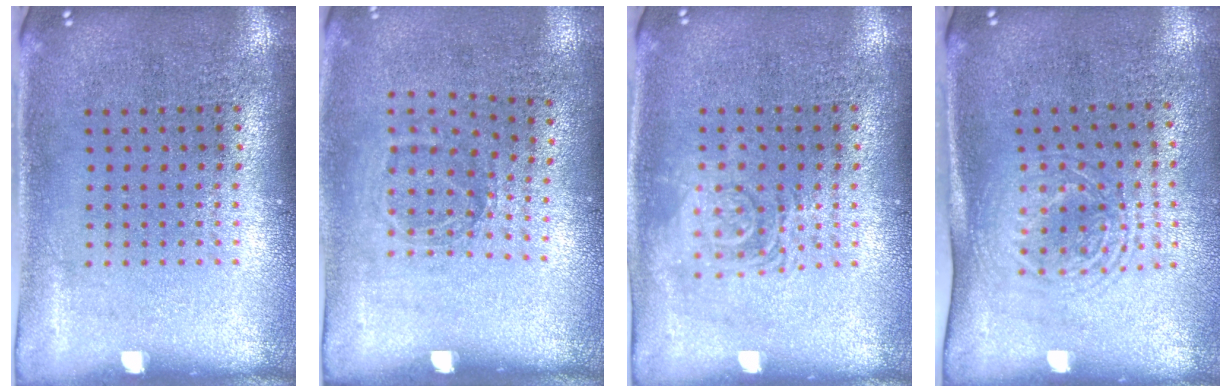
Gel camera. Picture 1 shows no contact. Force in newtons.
{"total": 1.1, "press": 0.8, "slide": 0.7}
{"total": 1.2, "press": 1.2, "slide": 0.2}
{"total": 1.7, "press": 1.3, "slide": 1.0}